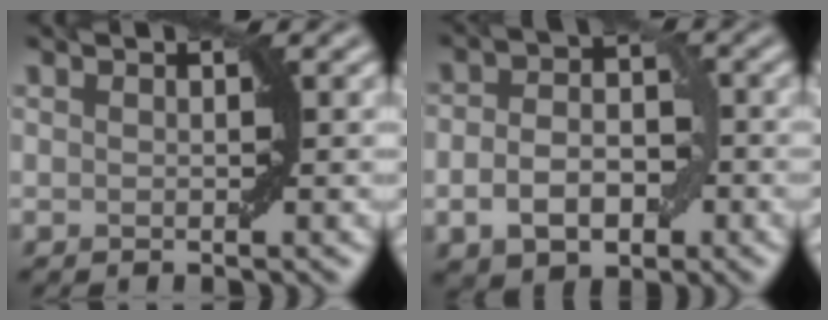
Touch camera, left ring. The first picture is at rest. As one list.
[{"total": 5.2, "force": [-1.6, 3.5, 3.6], "torque": [-0.059, 0.001, -0.031]}]